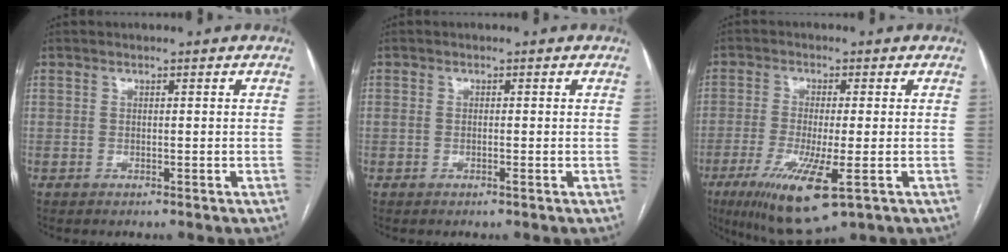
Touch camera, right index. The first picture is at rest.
{"total": 0.7, "force": [-0.2, 0.2, 0.7], "torque": [-0.009, 0.004, -0.003]}
{"total": 10.5, "force": [-4.7, 1.8, 9.2], "torque": [-0.171, -0.032, -0.075]}